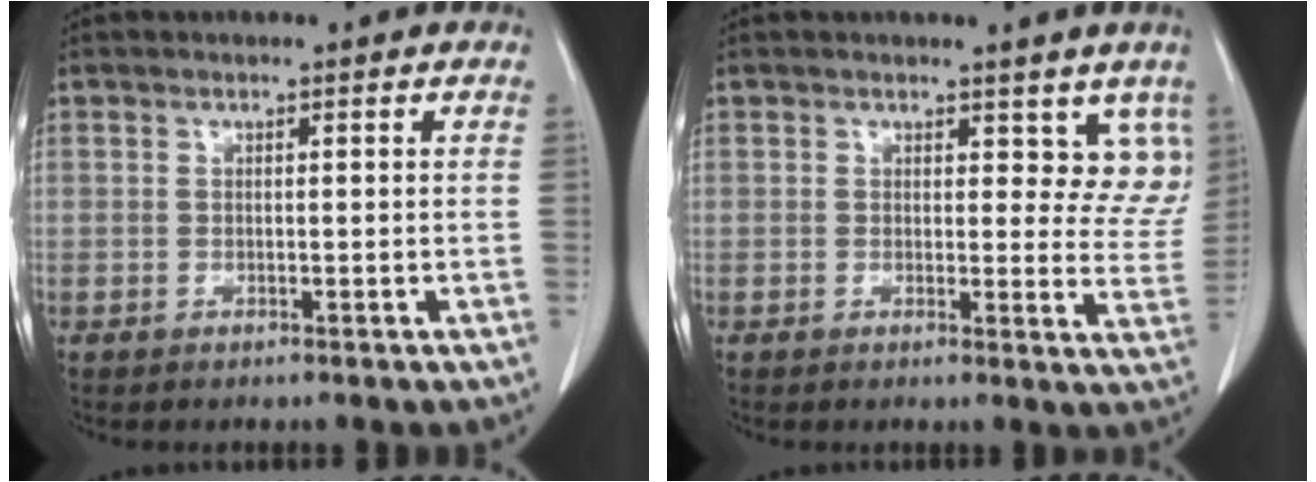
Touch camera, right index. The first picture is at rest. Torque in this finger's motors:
{"motor_torque": [0.18, 0.09, 0.09, -0.01]}